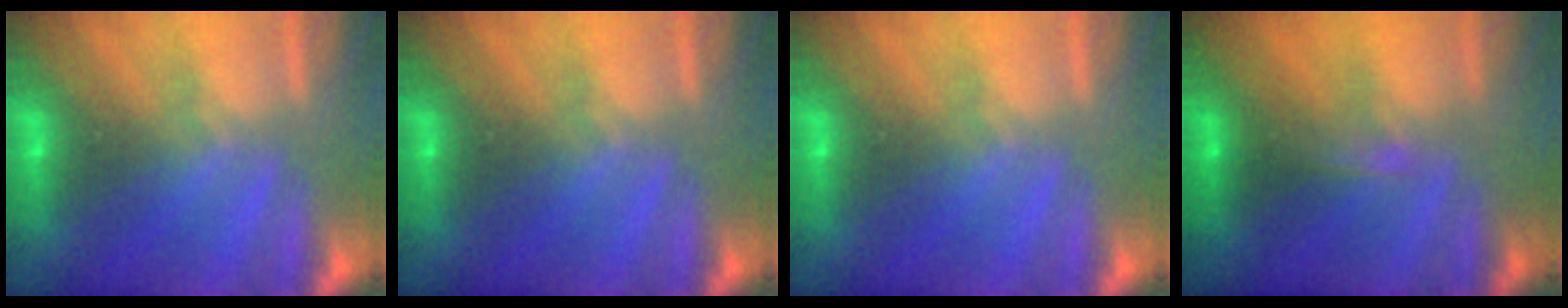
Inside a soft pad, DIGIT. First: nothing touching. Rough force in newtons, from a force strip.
{"total": 0.0}
{"total": 0.0}
{"total": 4.2}